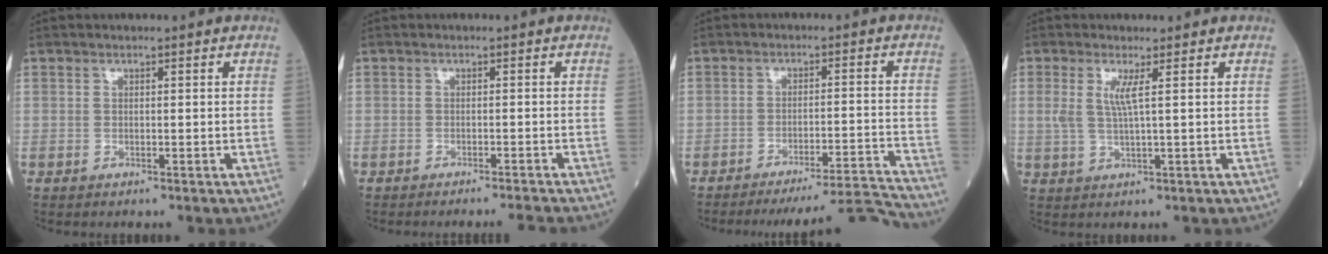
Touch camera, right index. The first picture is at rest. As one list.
[{"total": 3.5, "force": [-3.2, -1.4, 0.5], "torque": [-0.003, -0.005, -0.043]}, {"total": 11.9, "force": [-11.6, -2.5, 1.4], "torque": [0.000, 0.004, -0.170]}, {"total": 3.1, "force": [0.9, -0.2, 3.0], "torque": [-0.068, 0.002, 0.020]}]